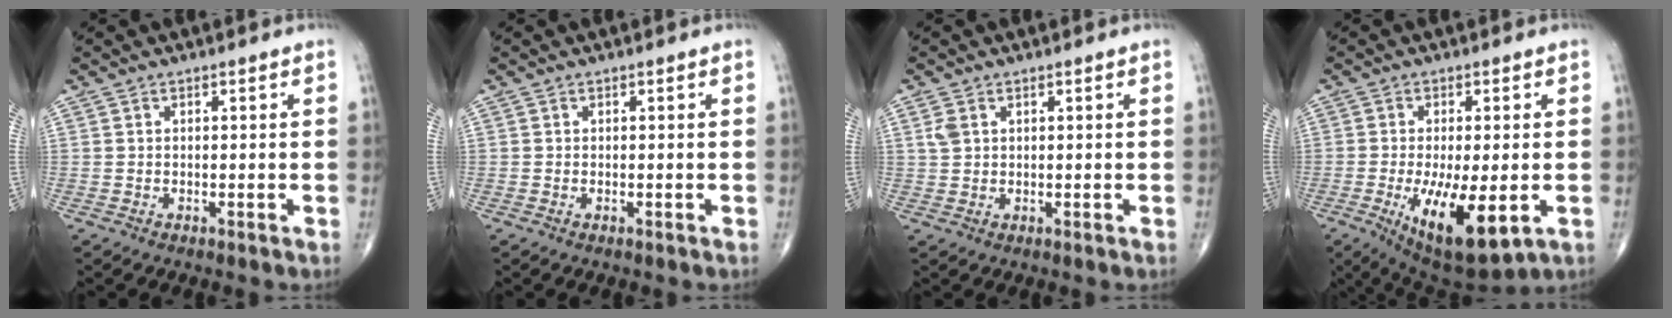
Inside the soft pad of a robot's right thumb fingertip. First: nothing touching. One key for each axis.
{"total": 0.0}
{"total": 2.2, "fx": 1.0, "fy": 1.5, "fz": 1.3, "tx": -0.028, "ty": 0.003, "tz": 0.026}
{"total": 14.0, "fx": -4.1, "fy": 4.9, "fz": 12.5, "tx": -0.209, "ty": -0.024, "tz": -0.049}